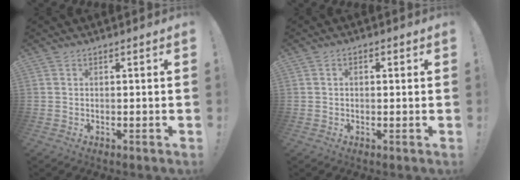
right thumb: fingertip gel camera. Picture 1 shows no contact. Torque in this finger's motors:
{"motor_torque": [-0.01, -0.01, -0.15, -0.20, -0.09]}